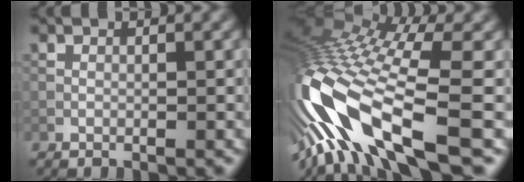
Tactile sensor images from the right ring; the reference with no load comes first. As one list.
[{"total": 14.3, "force": [-4.9, 4.8, 12.6], "torque": [-0.266, 0.004, -0.077]}]